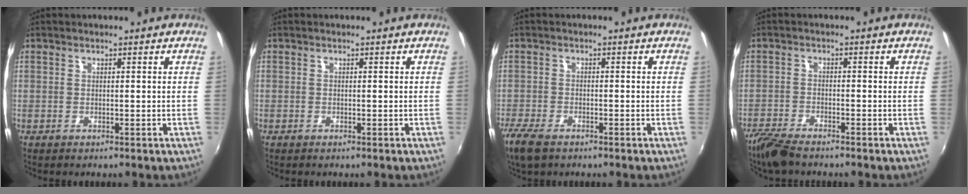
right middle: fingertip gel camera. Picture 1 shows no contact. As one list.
[{"total": 0.0}, {"total": 6.3, "force": [-4.5, 2.4, 3.7], "torque": [-0.100, -0.020, -0.089]}, {"total": 6.2, "force": [-5.4, 1.2, 2.8], "torque": [-0.078, -0.022, -0.104]}]